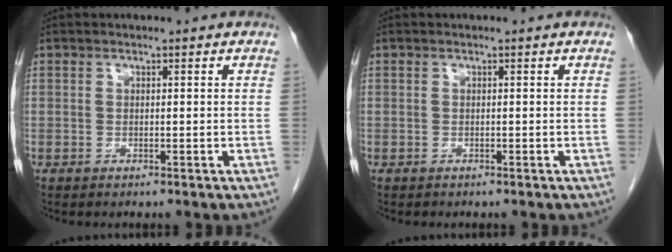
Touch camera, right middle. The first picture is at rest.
{"total": 0.9, "force": [-0.8, 0.5, 0.0], "torque": [-0.015, -0.003, -0.013]}